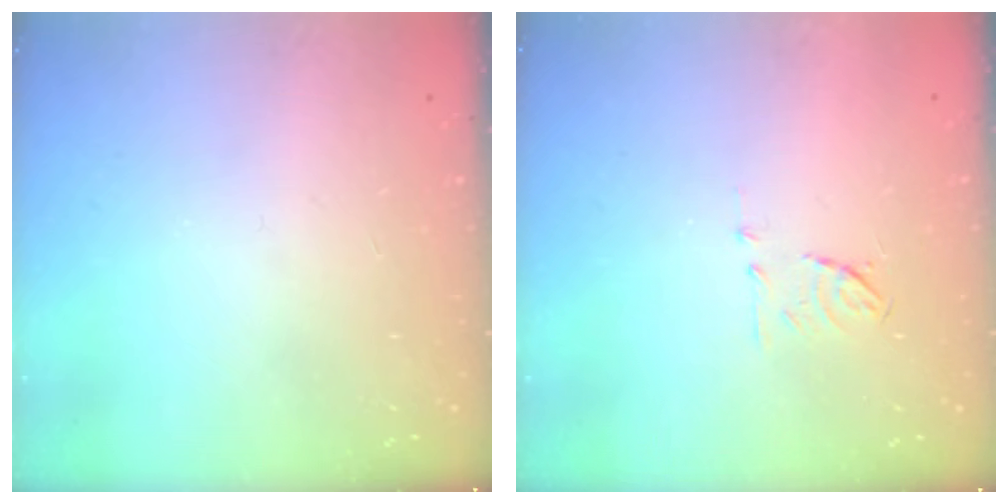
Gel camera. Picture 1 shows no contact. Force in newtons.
{"total": 5.8, "press": 5.7, "slide": 1.1}